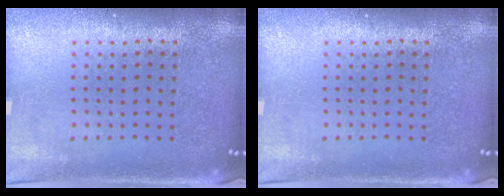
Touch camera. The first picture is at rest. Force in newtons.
{"total": 0.0}